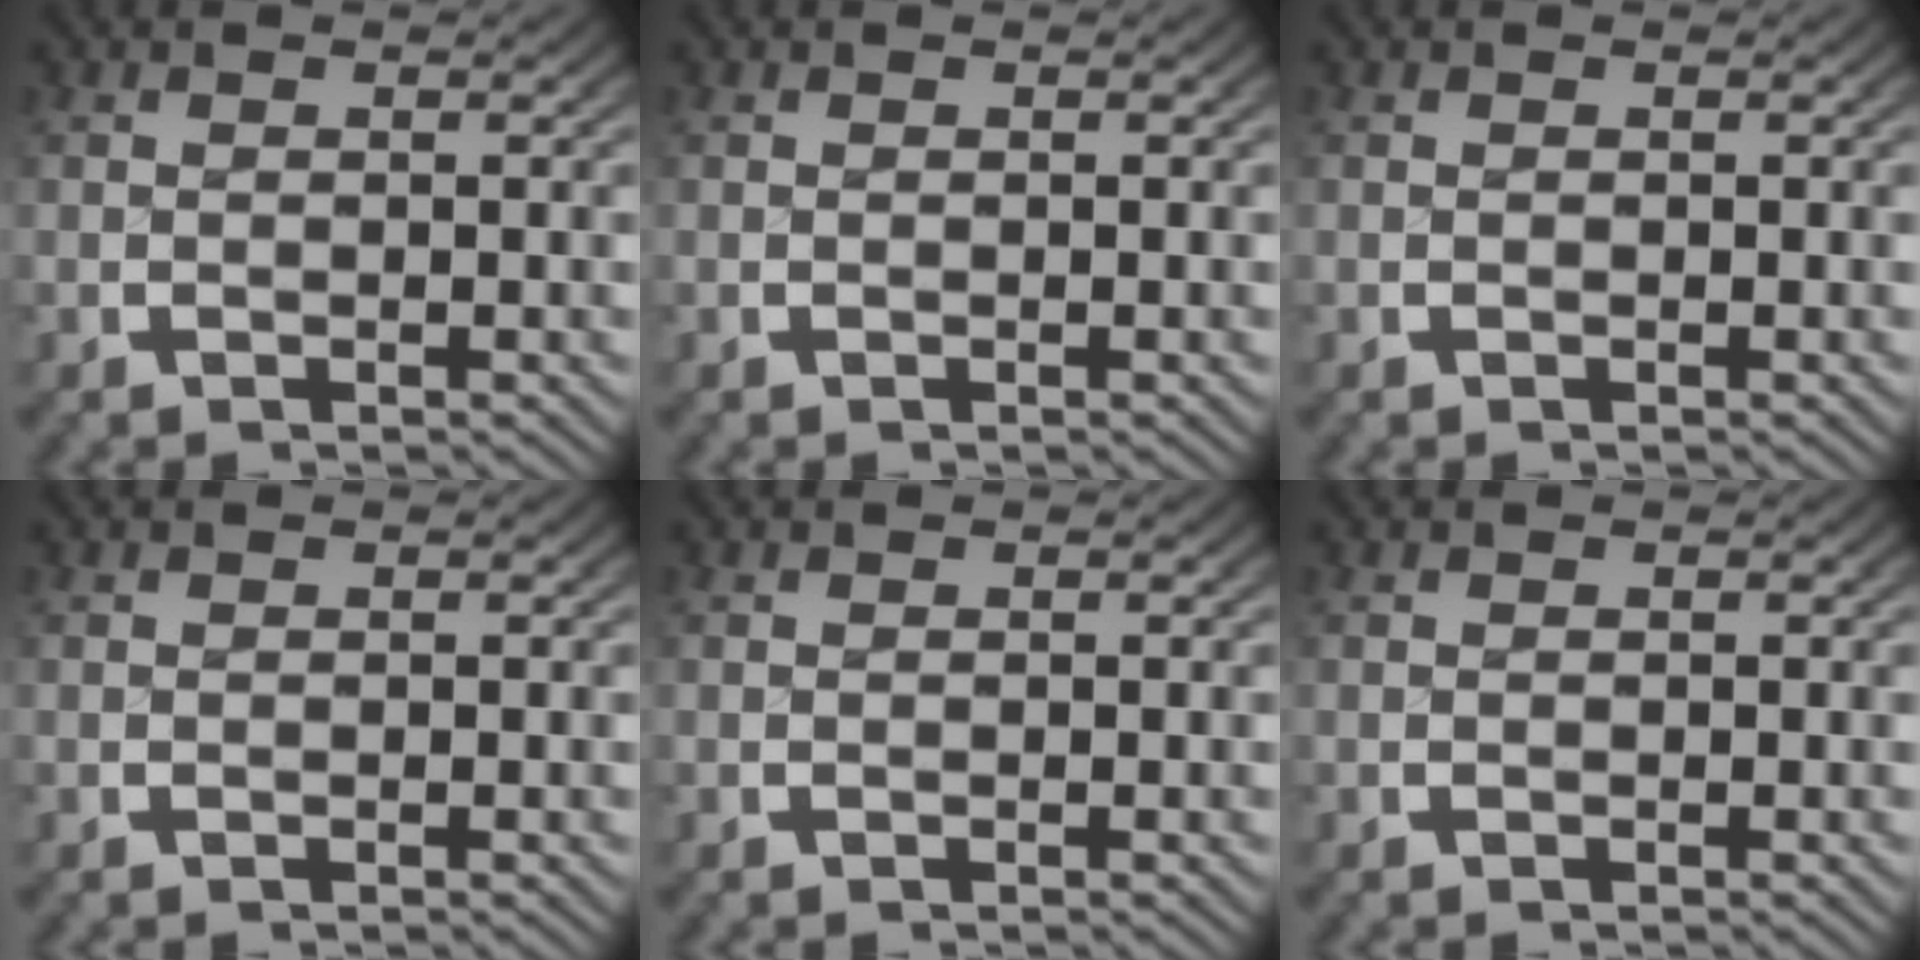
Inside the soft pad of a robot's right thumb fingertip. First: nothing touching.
{"total": 0.0}
{"total": 0.0}
{"total": 0.0}
{"total": 0.0}
{"total": 0.0}